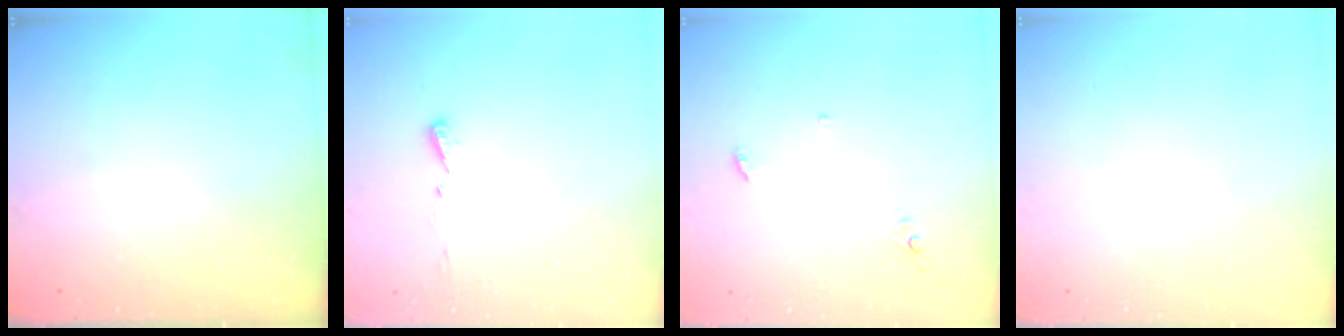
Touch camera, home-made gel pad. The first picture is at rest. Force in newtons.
{"total": 4.0, "press": 3.9, "slide": 0.5}
{"total": 2.9, "press": 2.9, "slide": 0.2}
{"total": 0.0}